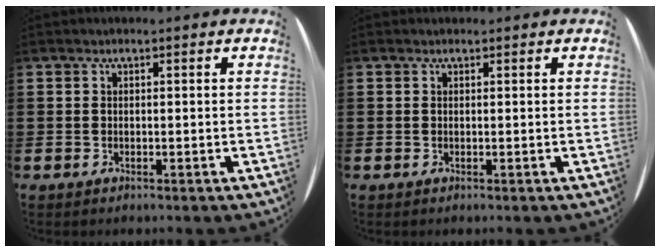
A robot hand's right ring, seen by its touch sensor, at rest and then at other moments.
{"total": 0.0}